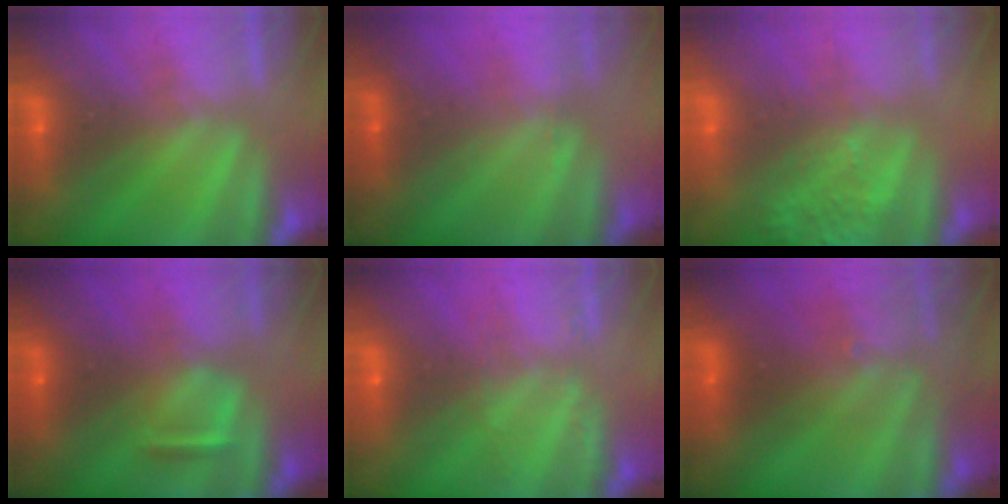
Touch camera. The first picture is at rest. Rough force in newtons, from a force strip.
{"total": 2.2}
{"total": 5.8}
{"total": 2.9}
{"total": 2.1}
{"total": 2.8}